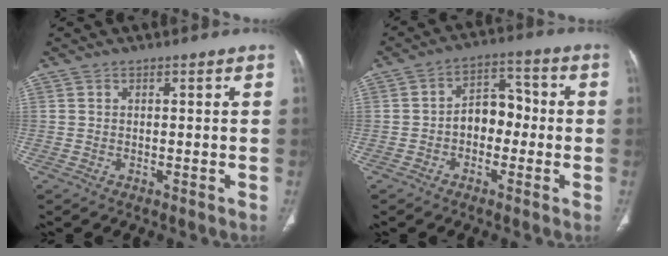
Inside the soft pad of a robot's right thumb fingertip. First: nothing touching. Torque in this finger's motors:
{"motor_torque": [1.19, 1.38, 0.91, -0.44, 0.08]}